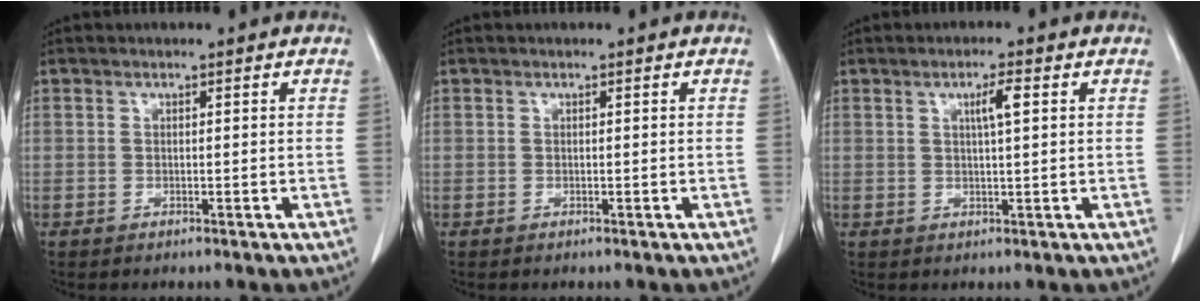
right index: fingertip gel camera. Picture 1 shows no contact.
{"total": 0.0}
{"total": 3.0, "force": [1.0, 0.1, 2.8], "torque": [-0.048, 0.001, 0.016]}